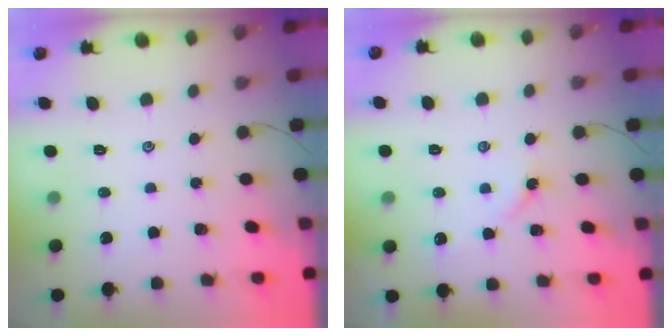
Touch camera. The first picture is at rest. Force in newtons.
{"total": 3.3, "press": 3.2, "slide": 0.6}